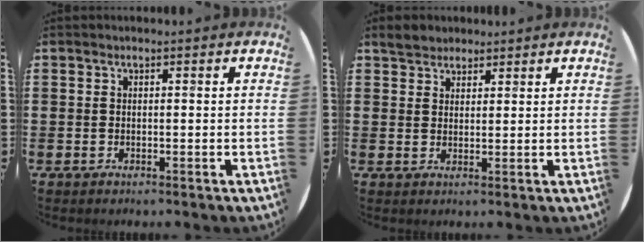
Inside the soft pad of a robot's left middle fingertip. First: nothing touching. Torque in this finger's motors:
{"motor_torque": [0.35, -0.33, 0.04, 0.01]}